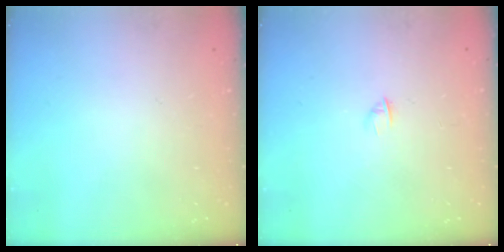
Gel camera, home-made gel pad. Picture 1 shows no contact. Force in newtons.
{"total": 1.9, "press": 1.8, "slide": 0.5}